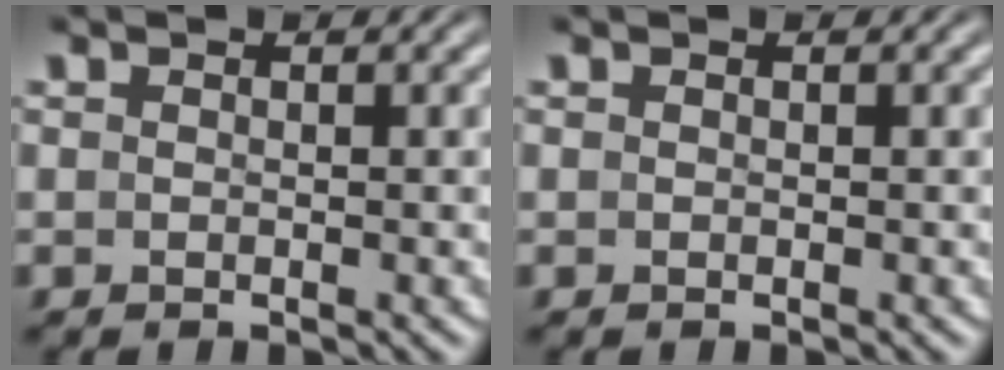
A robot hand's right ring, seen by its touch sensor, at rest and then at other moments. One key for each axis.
{"total": 0.0}